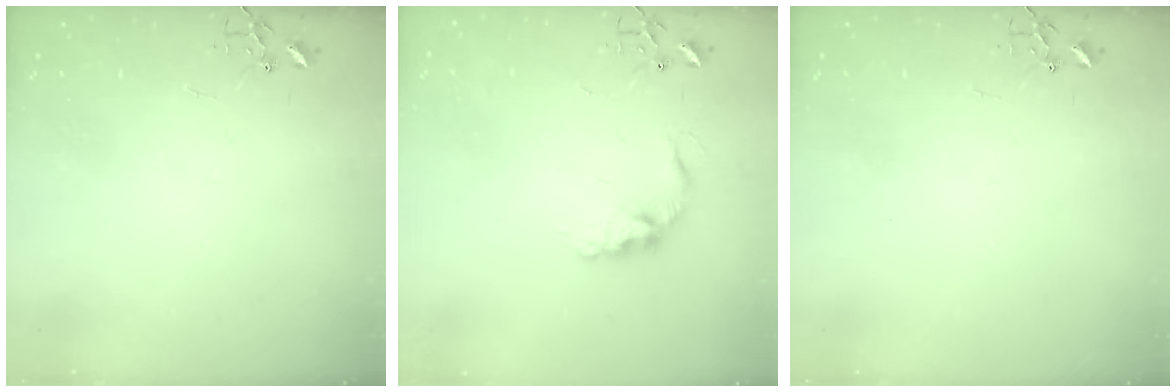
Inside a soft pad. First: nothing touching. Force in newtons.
{"total": 9.2, "press": 9.2, "slide": 0.5}
{"total": 0.0}